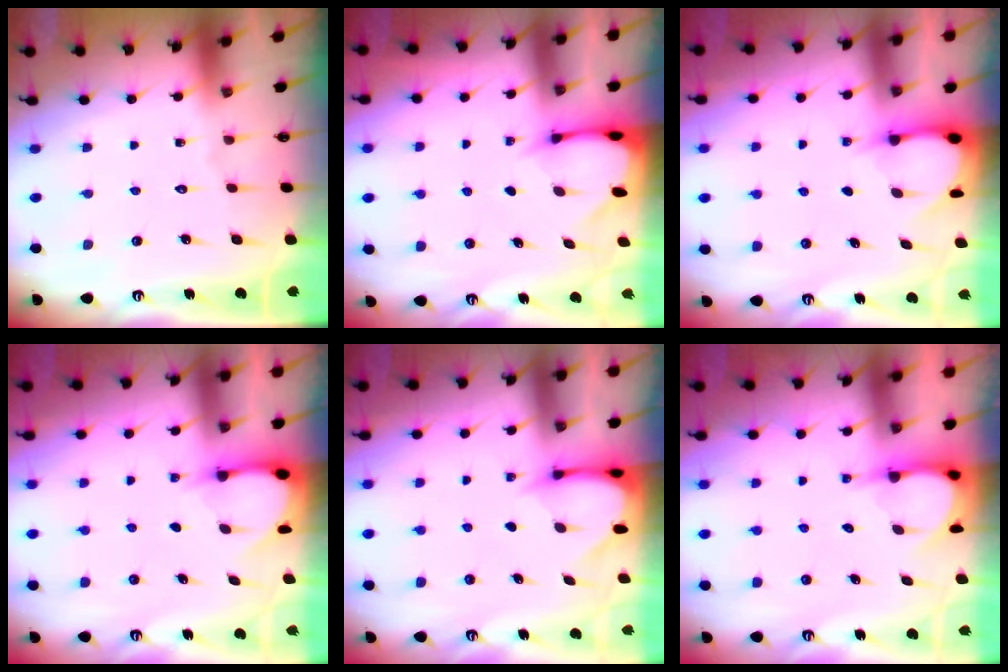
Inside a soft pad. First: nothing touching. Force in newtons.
{"total": 2.6, "press": 2.6, "slide": 0.3}
{"total": 3.2, "press": 3.1, "slide": 0.4}
{"total": 3.2, "press": 3.2, "slide": 0.3}
{"total": 3.4, "press": 3.4, "slide": 0.3}
{"total": 4.0, "press": 4.0, "slide": 0.2}